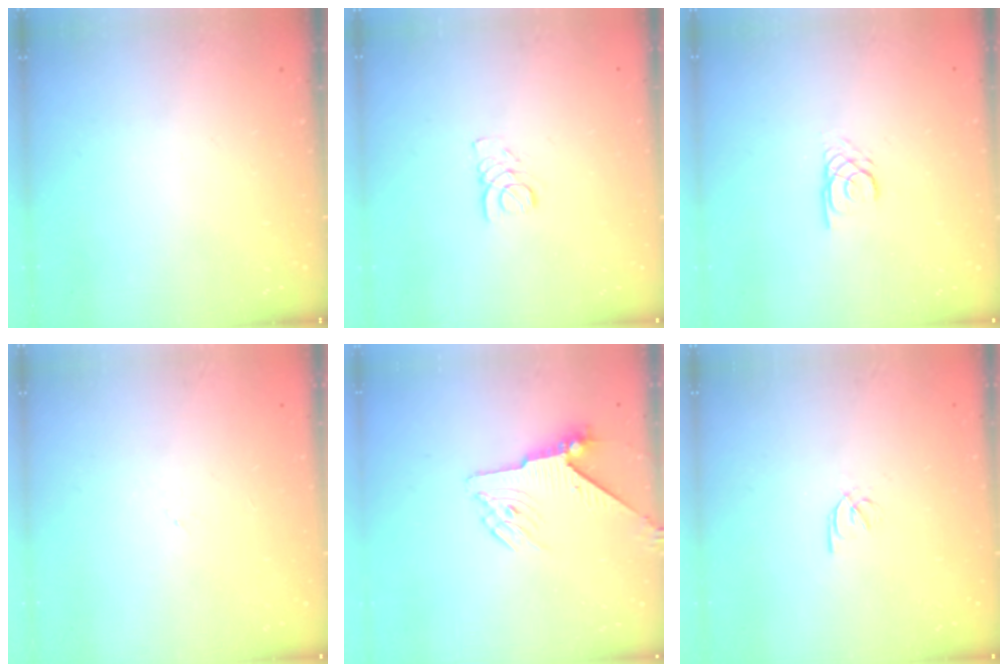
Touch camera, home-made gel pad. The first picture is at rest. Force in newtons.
{"total": 1.9, "press": 1.9, "slide": 0.2}
{"total": 2.7, "press": 2.7, "slide": 0.1}
{"total": 0.0}
{"total": 5.4, "press": 5.4, "slide": 0.8}
{"total": 1.6, "press": 1.6, "slide": 0.3}